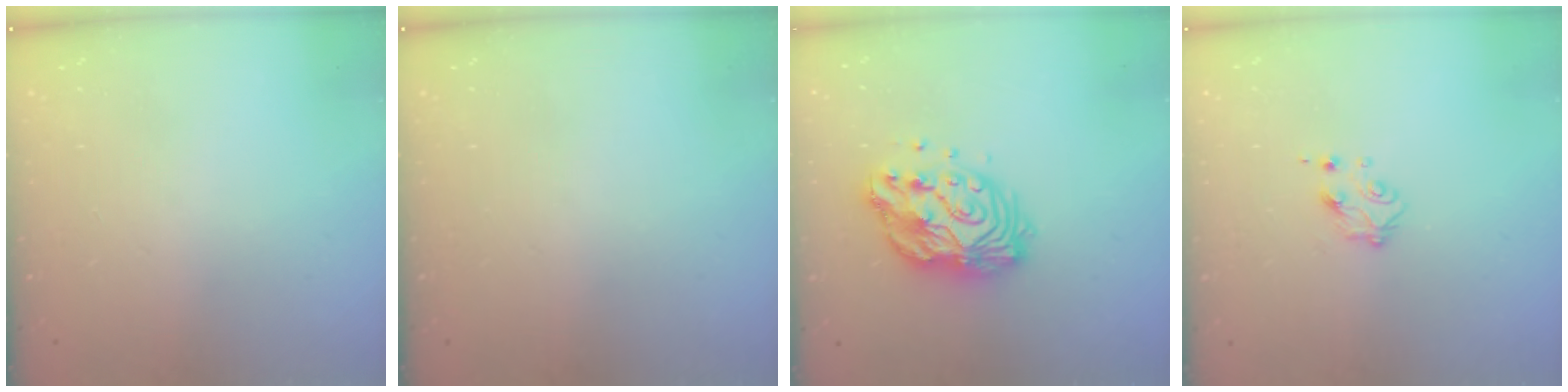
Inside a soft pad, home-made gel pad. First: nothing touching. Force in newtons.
{"total": 0.0}
{"total": 13.4, "press": 13.4, "slide": 1.2}
{"total": 4.6, "press": 4.5, "slide": 0.6}